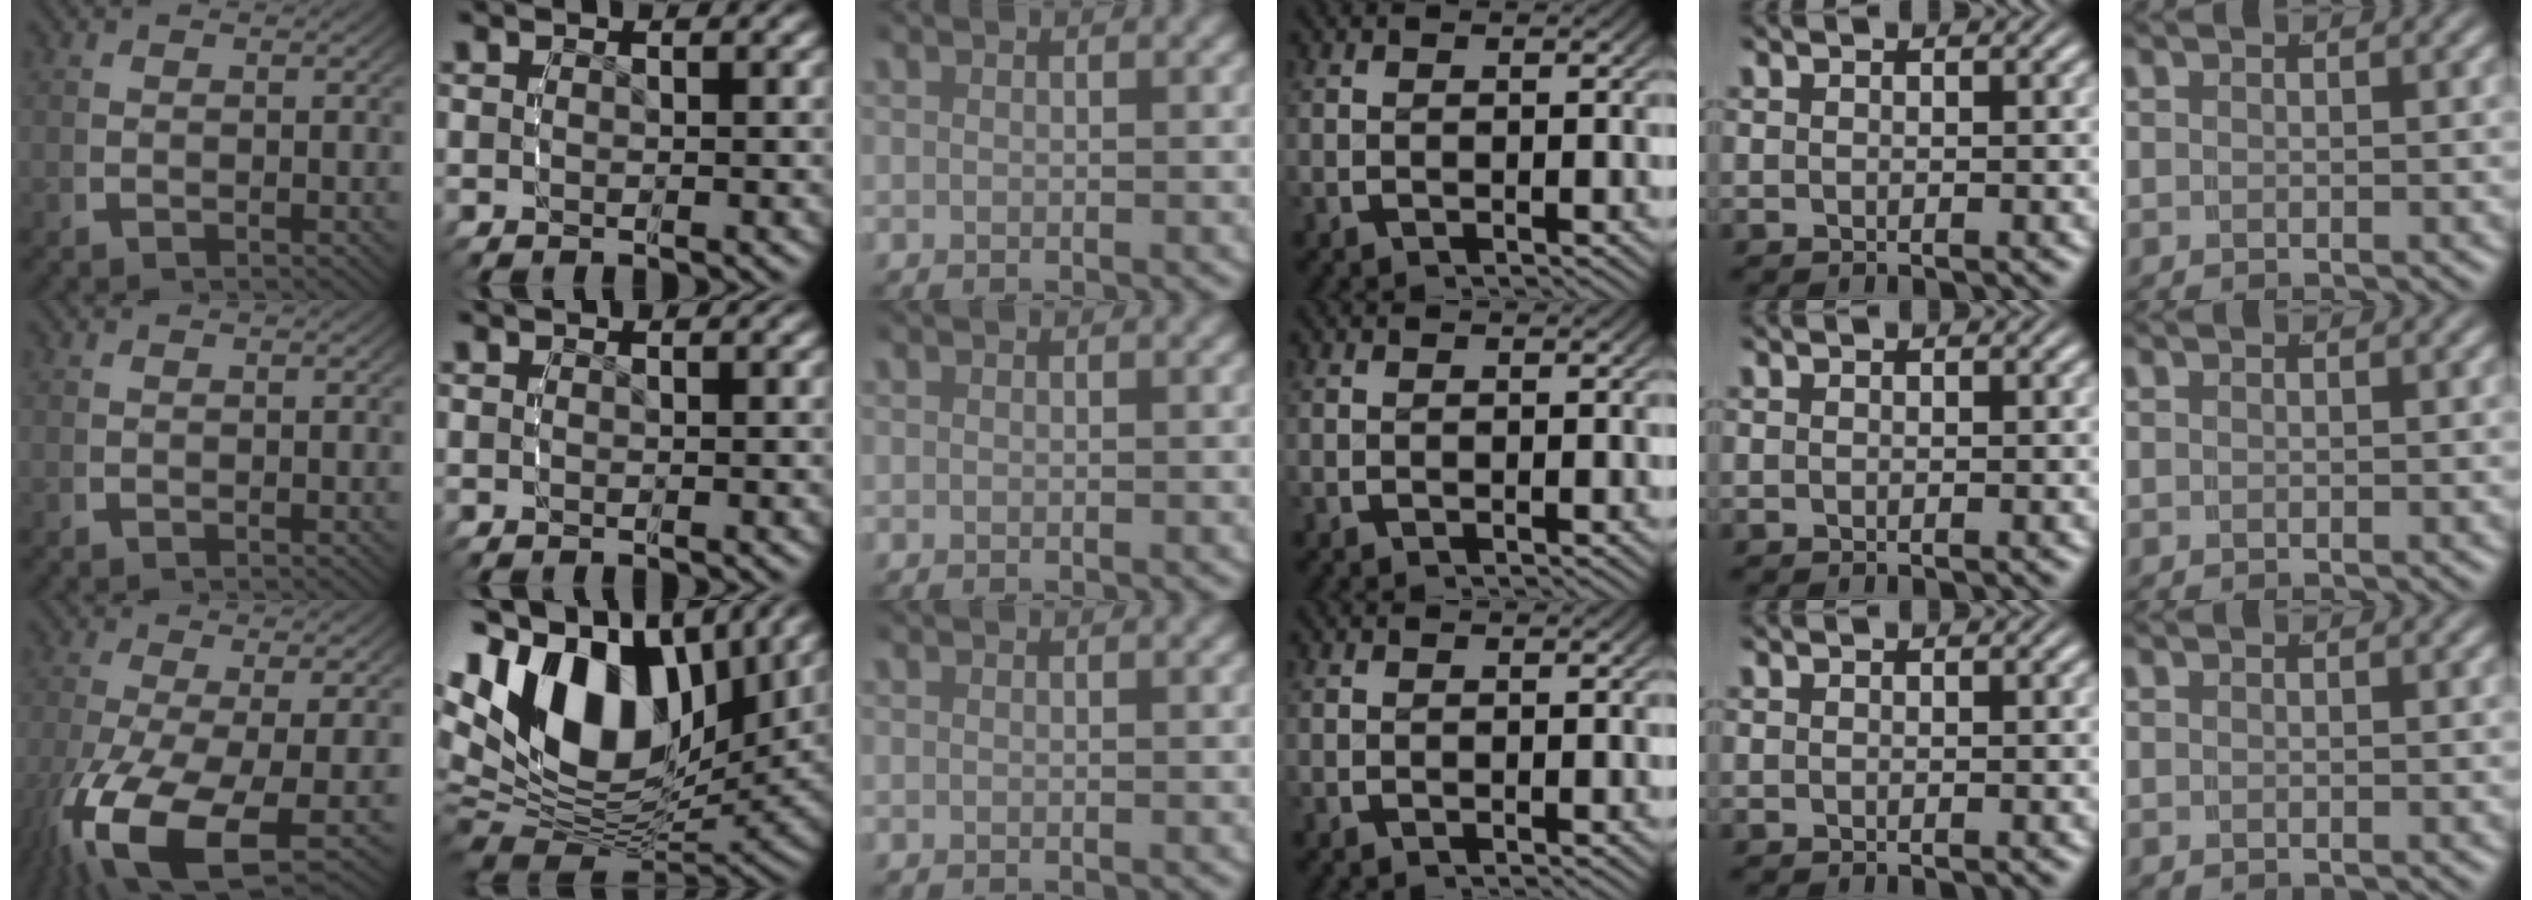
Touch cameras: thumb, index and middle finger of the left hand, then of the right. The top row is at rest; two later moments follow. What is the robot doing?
{"motion": "grasp_and_lifting", "object": "bowl"}